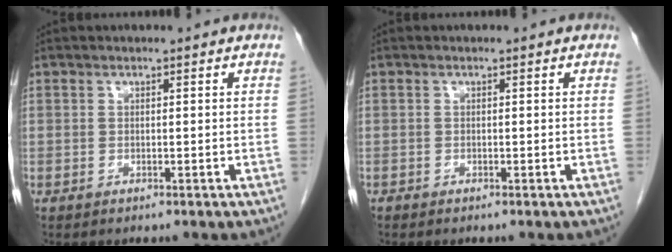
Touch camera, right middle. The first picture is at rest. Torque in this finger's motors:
{"motor_torque": [-0.27, -0.14, -0.10, -0.01]}